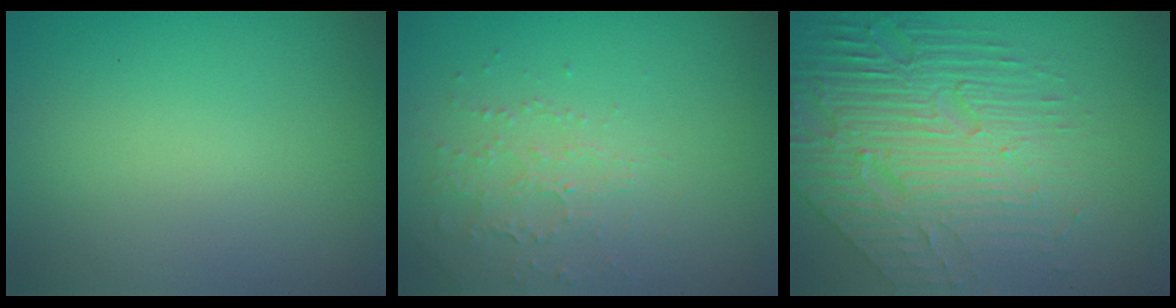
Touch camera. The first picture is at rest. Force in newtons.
{"total": 2.2, "press": 2.1, "slide": 0.6}
{"total": 8.4, "press": 5.7, "slide": 6.2}